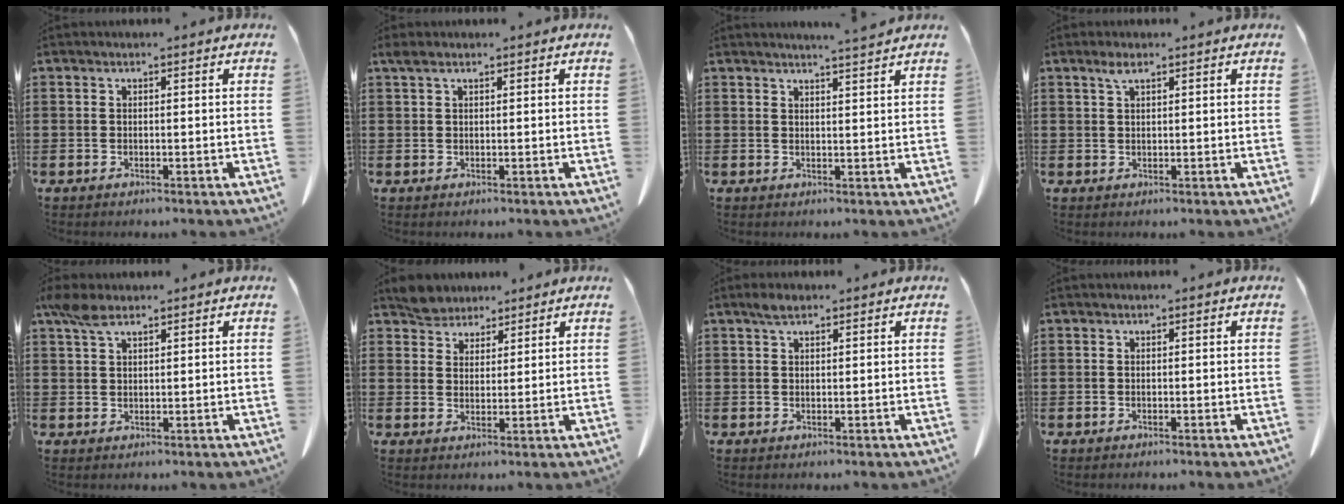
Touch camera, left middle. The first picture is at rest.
{"total": 1.2, "force": [0.7, 0.5, 0.9], "torque": [-0.021, 0.002, 0.013]}
{"total": 2.7, "force": [2.6, -0.5, 0.5], "torque": [-0.015, -0.008, 0.049]}
{"total": 1.8, "force": [1.1, 0.6, 1.3], "torque": [-0.030, 0.000, 0.021]}
{"total": 4.2, "force": [2.7, 1.6, 2.7], "torque": [-0.060, 0.004, 0.051]}
{"total": 4.4, "force": [3.9, 1.9, 0.3], "torque": [-0.022, -0.001, 0.077]}
{"total": 2.0, "force": [1.3, 0.7, 1.3], "torque": [-0.029, 0.003, 0.024]}
{"total": 0.0}